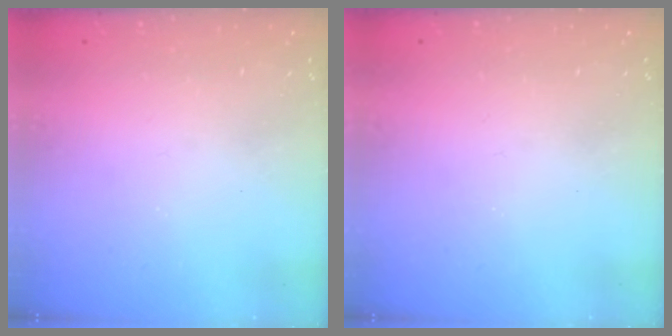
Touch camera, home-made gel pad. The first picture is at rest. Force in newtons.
{"total": 0.0}